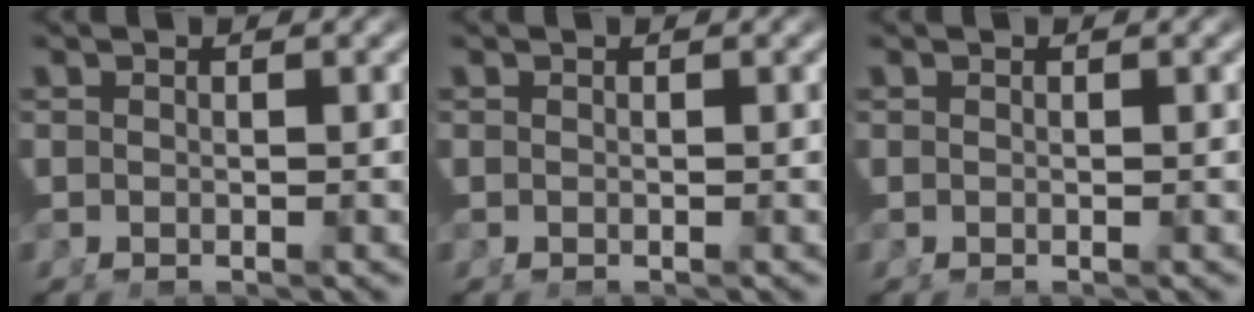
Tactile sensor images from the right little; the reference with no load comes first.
{"total": 0.0}
{"total": 0.0}